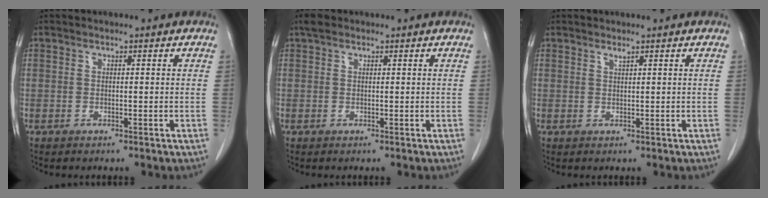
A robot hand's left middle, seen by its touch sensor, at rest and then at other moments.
{"total": 1.2, "force": [0.9, 0.7, 0.5], "torque": [-0.010, 0.012, 0.013]}
{"total": 0.6, "force": [0.5, -0.2, 0.2], "torque": [-0.012, -0.008, 0.013]}